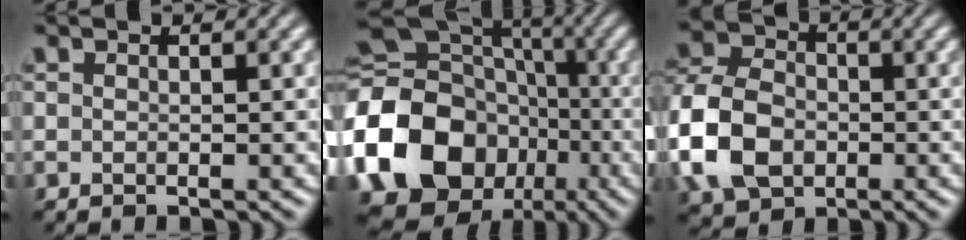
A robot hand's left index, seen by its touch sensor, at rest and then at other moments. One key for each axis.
{"total": 21.8, "fx": -6.1, "fy": 18.3, "fz": 10.2, "tx": -0.214, "ty": -0.026, "tz": -0.124}
{"total": 8.9, "fx": -2.2, "fy": 6.6, "fz": 5.4, "tx": -0.124, "ty": 0.003, "tz": -0.059}